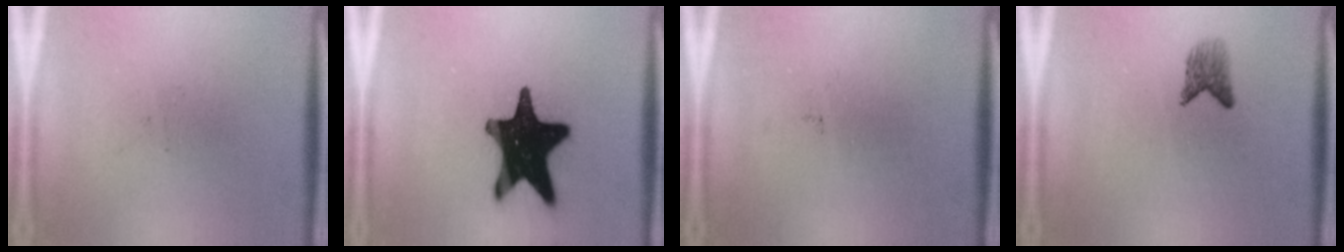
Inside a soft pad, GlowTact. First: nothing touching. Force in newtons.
{"total": 20.1}
{"total": 0.0}
{"total": 2.3}